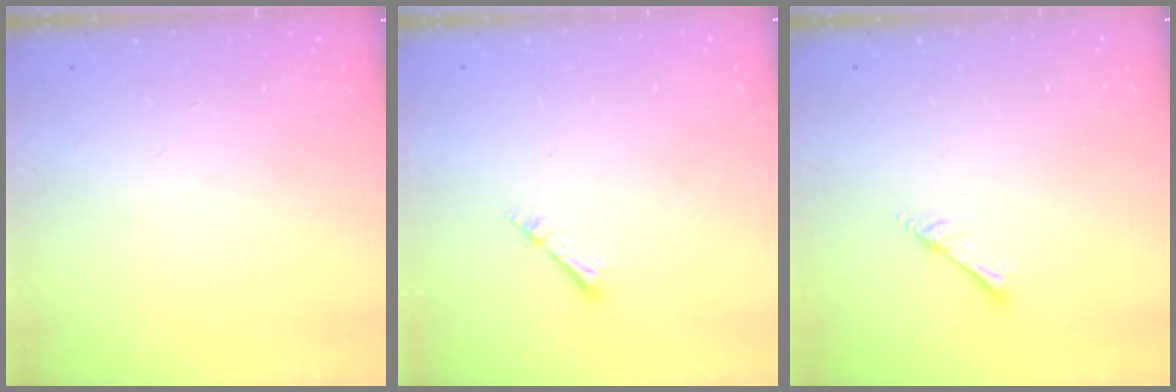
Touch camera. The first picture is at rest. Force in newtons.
{"total": 2.1, "press": 2.1, "slide": 0.3}
{"total": 2.5, "press": 2.5, "slide": 0.2}